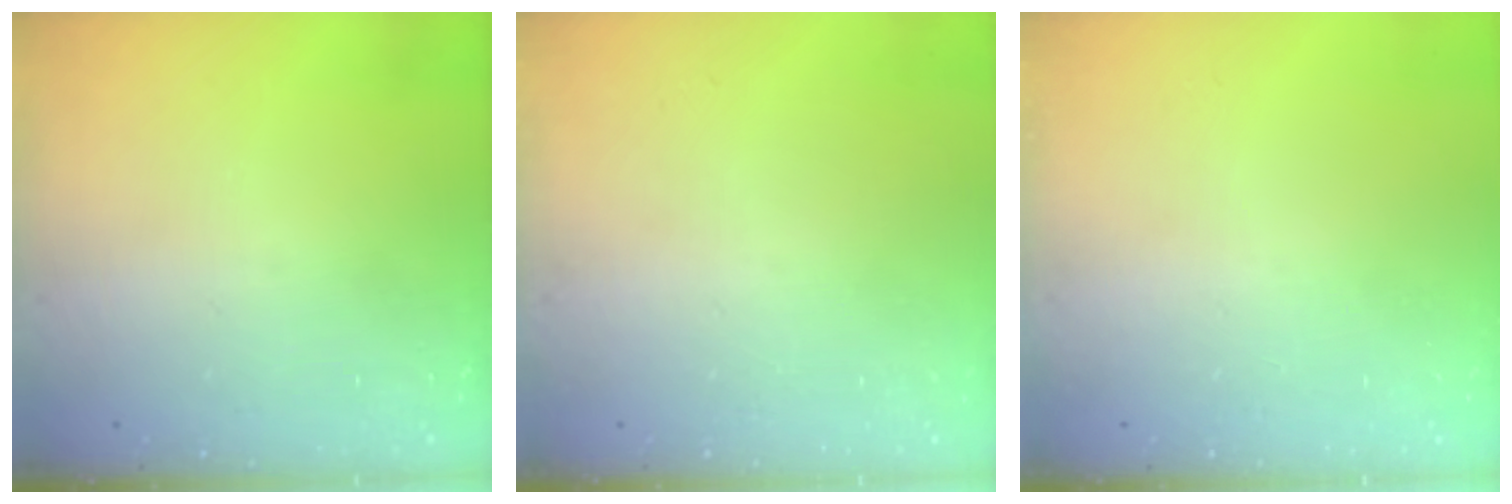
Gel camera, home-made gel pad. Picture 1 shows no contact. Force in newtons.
{"total": 0.0}
{"total": 0.0}